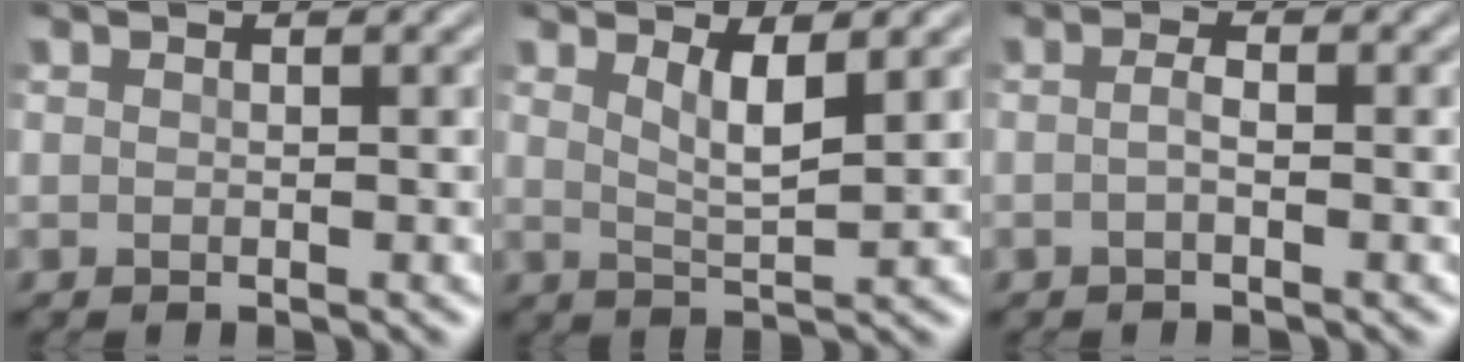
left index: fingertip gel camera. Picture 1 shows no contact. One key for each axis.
{"total": 2.8, "fx": 1.3, "fy": 0.7, "fz": 2.3, "tx": -0.038, "ty": -0.010, "tz": 0.022}
{"total": 1.2, "fx": -0.5, "fy": 0.3, "fz": 1.0, "tx": -0.025, "ty": 0.000, "tz": -0.015}